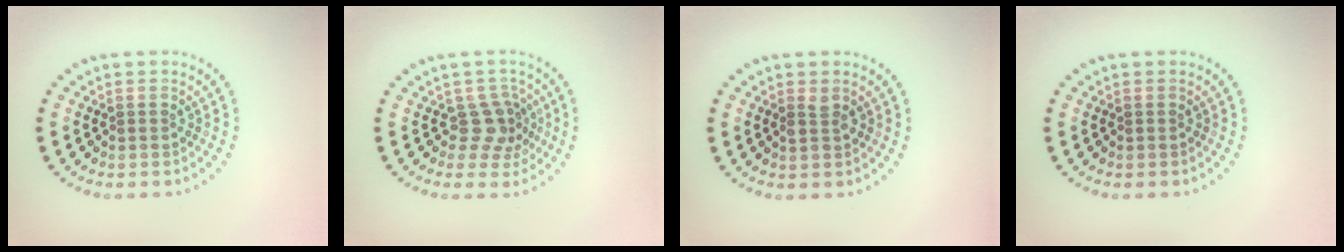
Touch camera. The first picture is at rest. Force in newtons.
{"total": 2.6, "press": 2.1, "slide": 1.7}
{"total": 1.0, "press": 0.9, "slide": 0.3}
{"total": 0.0}